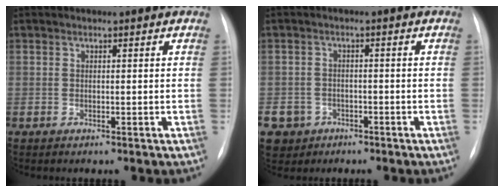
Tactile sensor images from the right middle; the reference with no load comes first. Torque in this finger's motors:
{"motor_torque": [0.76, -0.60, 0.47, 0.11]}